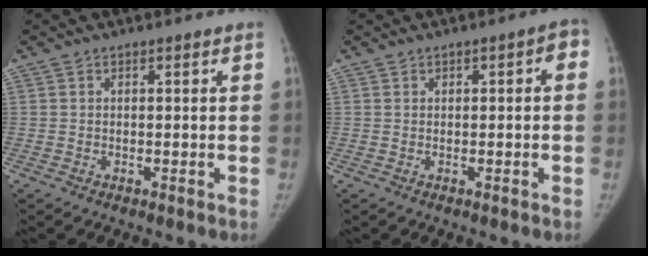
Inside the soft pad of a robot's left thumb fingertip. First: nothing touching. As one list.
[{"total": 2.7, "force": [0.0, 1.3, 2.4], "torque": [-0.022, 0.017, -0.006]}]